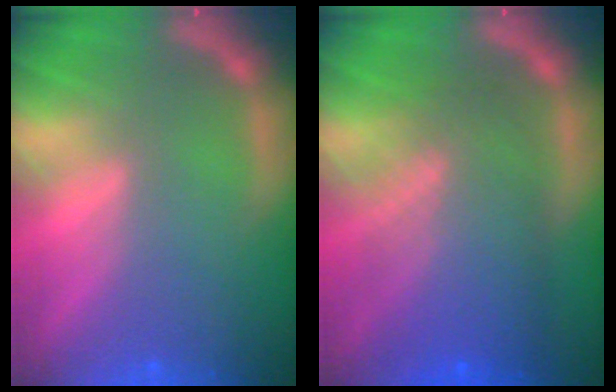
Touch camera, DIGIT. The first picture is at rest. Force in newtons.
{"total": 8.5}